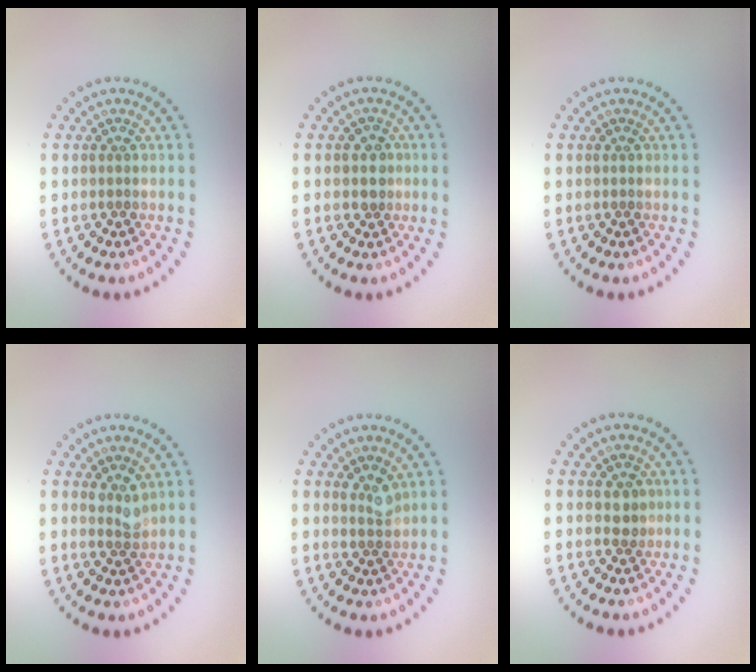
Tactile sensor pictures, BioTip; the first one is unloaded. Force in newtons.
{"total": 1.7, "press": 1.5, "slide": 0.7}
{"total": 0.0}
{"total": 1.4, "press": 1.1, "slide": 0.9}
{"total": 1.6, "press": 1.4, "slide": 0.9}
{"total": 1.4, "press": 1.3, "slide": 0.5}